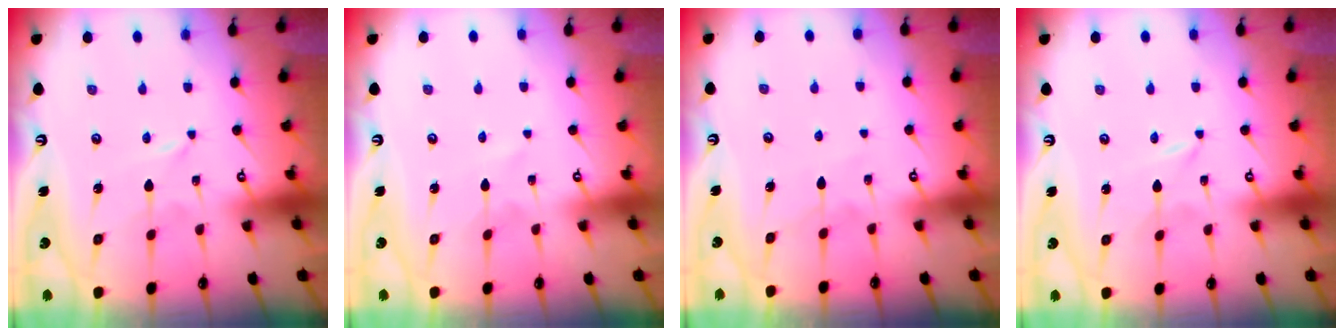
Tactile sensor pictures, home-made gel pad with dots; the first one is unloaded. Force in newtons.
{"total": 1.7, "press": 1.7, "slide": 0.1}
{"total": 4.9, "press": 4.9, "slide": 0.6}
{"total": 0.0}